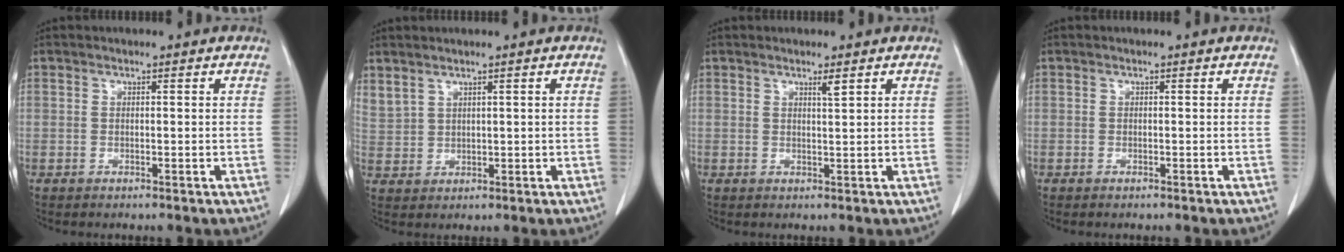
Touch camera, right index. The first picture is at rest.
{"total": 4.1, "force": [3.1, 2.2, 1.6], "torque": [-0.040, 0.009, 0.079]}
{"total": 1.2, "force": [0.8, -0.1, 0.9], "torque": [-0.018, -0.006, 0.015]}
{"total": 0.0}